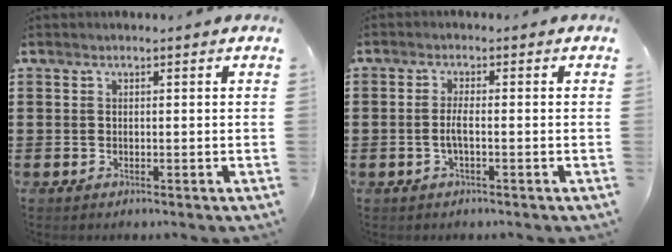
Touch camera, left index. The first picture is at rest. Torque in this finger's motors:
{"motor_torque": [0.09, 0.08, 0.03, 0.03]}